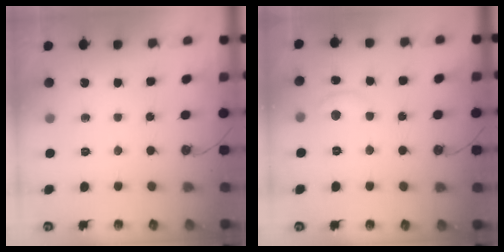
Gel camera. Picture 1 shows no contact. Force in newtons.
{"total": 0.0}